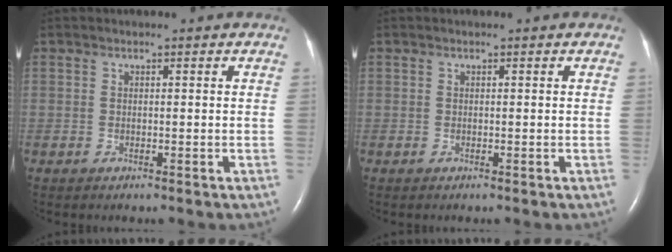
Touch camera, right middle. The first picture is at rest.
{"total": 0.0}